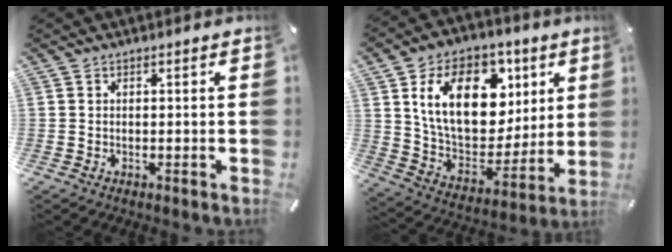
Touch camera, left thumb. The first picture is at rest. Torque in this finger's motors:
{"motor_torque": [2.43, 2.58, 1.73, -1.04, 0.63]}